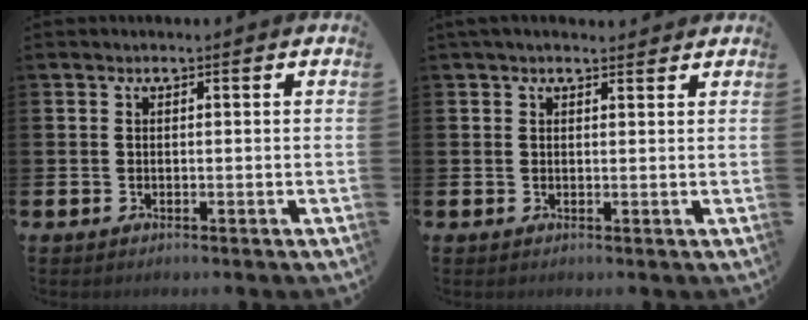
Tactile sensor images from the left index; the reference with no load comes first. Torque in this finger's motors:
{"motor_torque": [0.55, -1.59, 0.37, 0.02]}